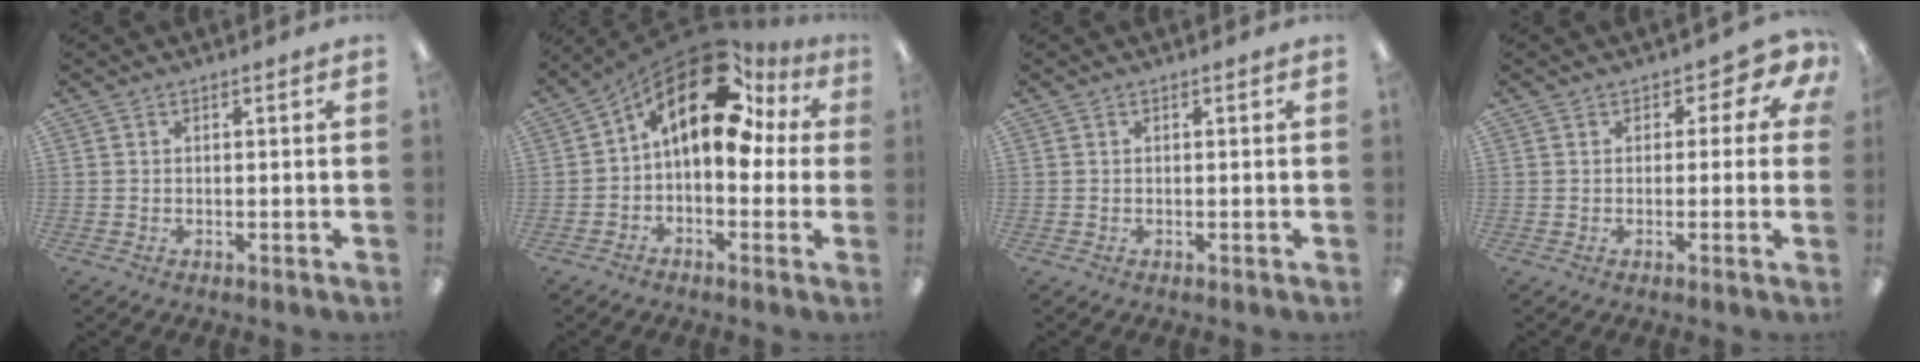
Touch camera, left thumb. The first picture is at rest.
{"total": 18.1, "force": [8.7, 8.9, 13.0], "torque": [-0.206, -0.051, 0.148]}
{"total": 0.0}
{"total": 4.4, "force": [1.2, 3.1, 2.9], "torque": [-0.034, 0.001, 0.017]}